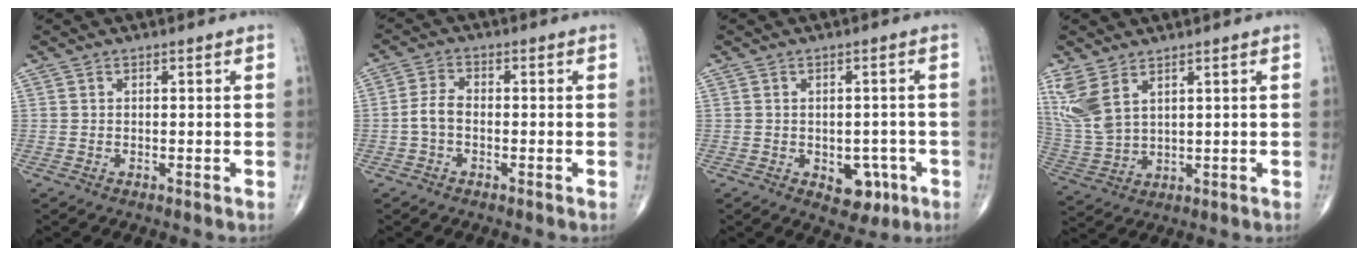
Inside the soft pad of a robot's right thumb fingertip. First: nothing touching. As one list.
[{"total": 3.5, "force": [-0.9, 2.1, 2.6], "torque": [-0.053, 0.014, -0.024]}, {"total": 5.9, "force": [-2.1, 4.0, 3.8], "torque": [-0.018, 0.009, -0.018]}, {"total": 9.0, "force": [4.8, 4.3, 6.2], "torque": [-0.145, -0.013, 0.114]}]